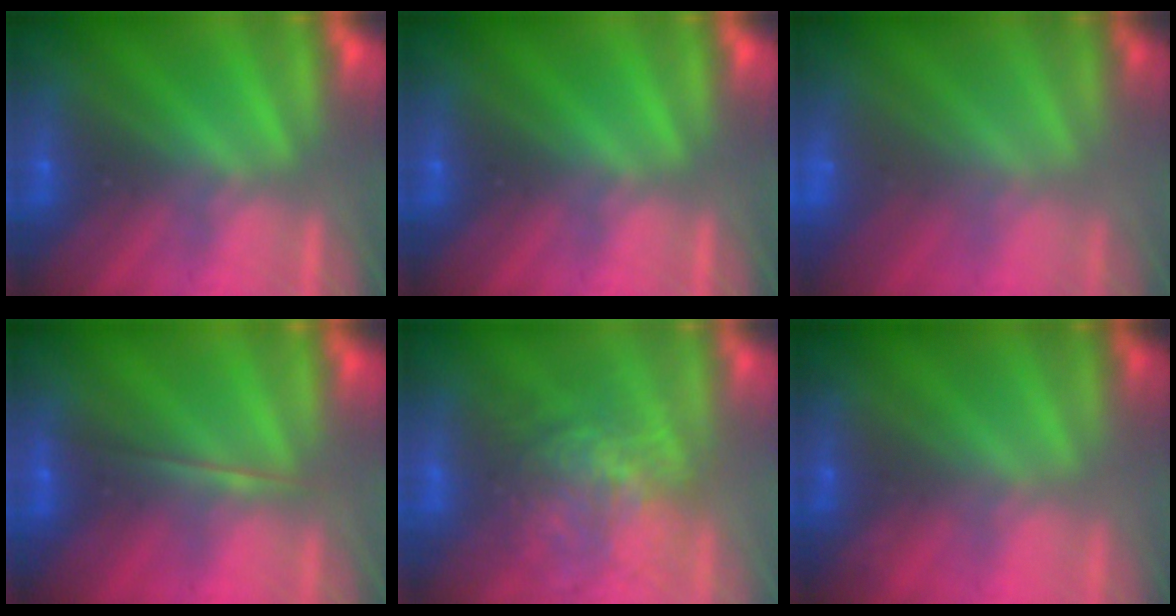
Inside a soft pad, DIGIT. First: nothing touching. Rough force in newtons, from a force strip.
{"total": 0.0}
{"total": 2.9}
{"total": 1.8}
{"total": 3.7}
{"total": 1.8}